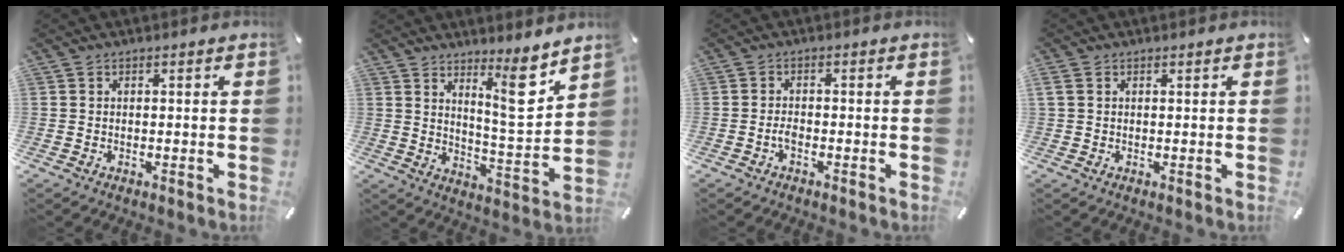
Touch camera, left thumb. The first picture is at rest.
{"total": 11.0, "force": [7.4, 2.9, 7.6], "torque": [-0.102, -0.059, 0.122]}
{"total": 1.9, "force": [-1.1, 0.8, 1.3], "torque": [-0.025, 0.005, -0.021]}
{"total": 1.0, "force": [0.4, 0.7, 0.6], "torque": [-0.014, 0.003, 0.006]}